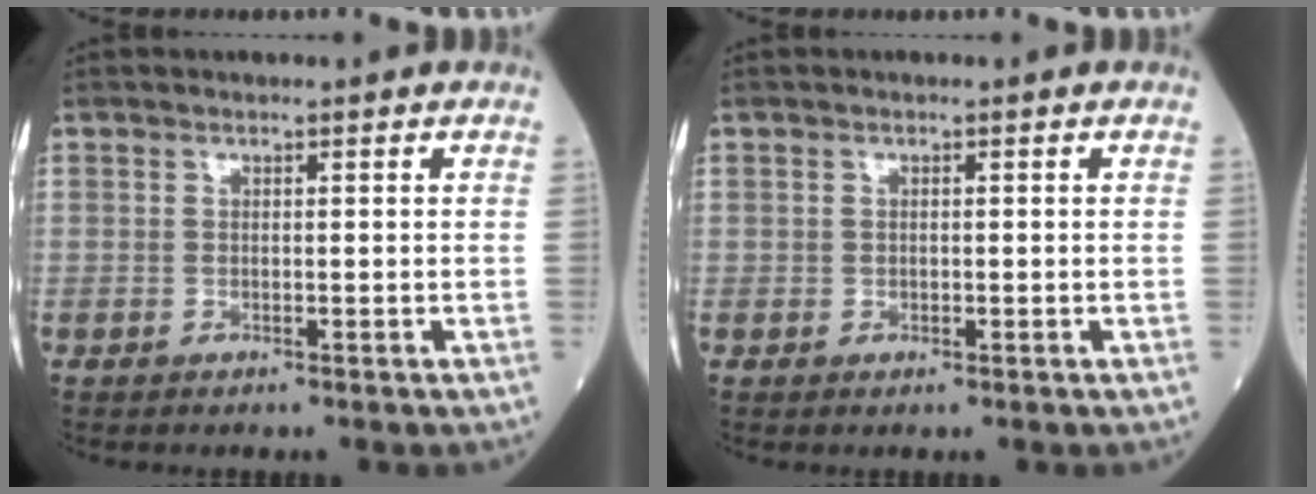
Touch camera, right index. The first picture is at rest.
{"total": 0.0}